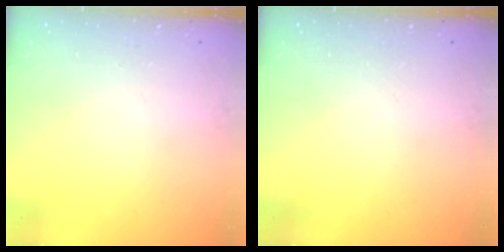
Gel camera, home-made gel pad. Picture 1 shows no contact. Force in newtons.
{"total": 0.0}